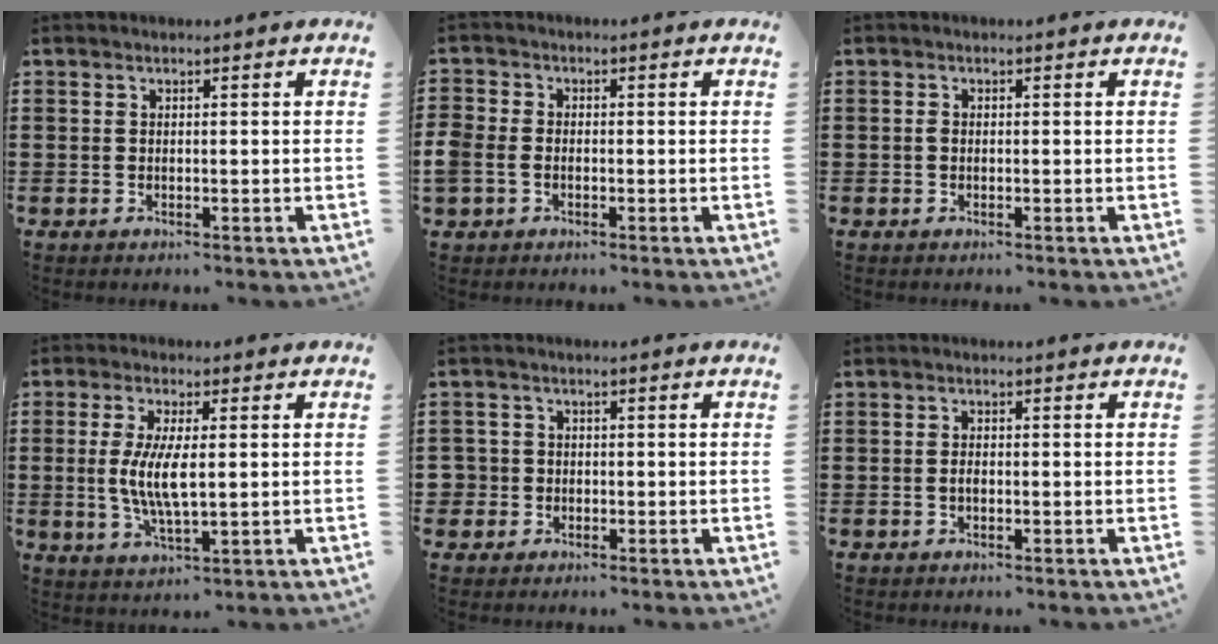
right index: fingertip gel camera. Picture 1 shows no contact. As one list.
[{"total": 2.5, "force": [-1.0, 1.9, 1.3], "torque": [-0.041, -0.002, -0.024]}, {"total": 0.6, "force": [-0.2, 0.4, 0.5], "torque": [-0.012, 0.000, -0.003]}, {"total": 6.8, "force": [0.1, 2.0, 6.4], "torque": [-0.134, -0.003, -0.002]}, {"total": 2.2, "force": [-0.7, 2.1, 0.2], "torque": [-0.022, 0.003, -0.021]}, {"total": 1.1, "force": [-0.4, 0.4, 0.9], "torque": [-0.020, -0.003, -0.006]}]